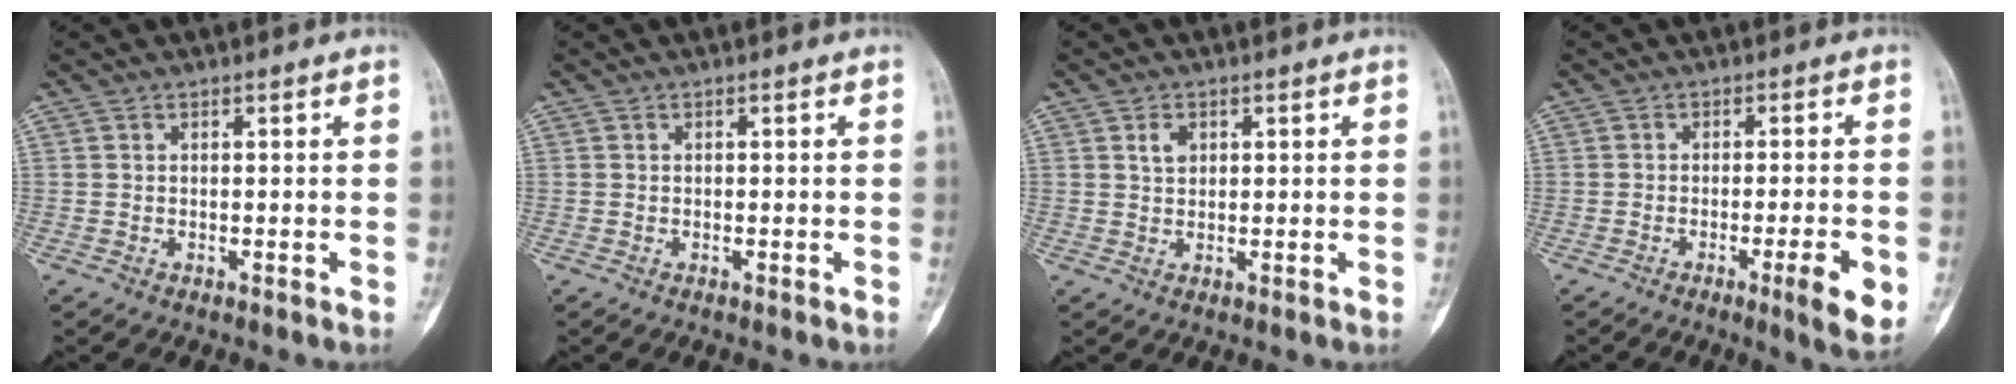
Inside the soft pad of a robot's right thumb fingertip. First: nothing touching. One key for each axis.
{"total": 0.0}
{"total": 2.4, "fx": 1.0, "fy": 1.7, "fz": 1.4, "tx": -0.018, "ty": -0.003, "tz": 0.017}
{"total": 6.8, "fx": -2.3, "fy": 0.8, "fz": 6.3, "tx": -0.088, "ty": -0.004, "tz": -0.030}